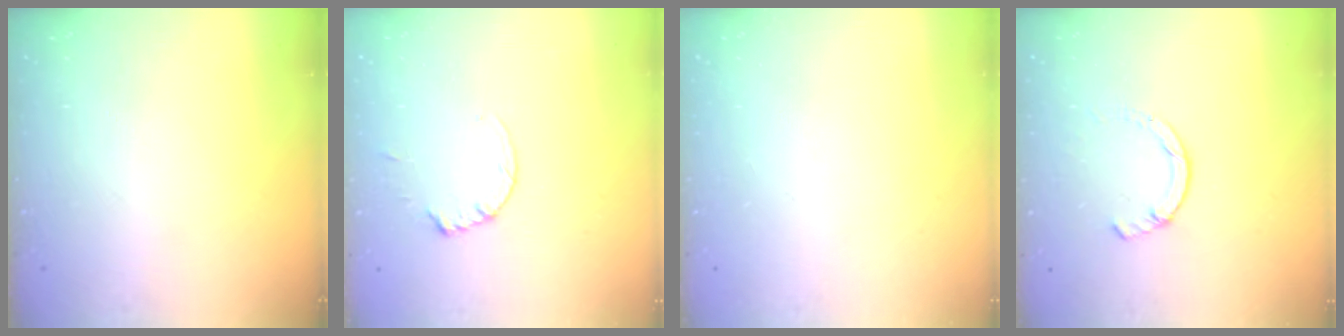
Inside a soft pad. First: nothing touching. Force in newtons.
{"total": 1.8, "press": 1.7, "slide": 0.2}
{"total": 0.0}
{"total": 2.3, "press": 2.3, "slide": 0.5}